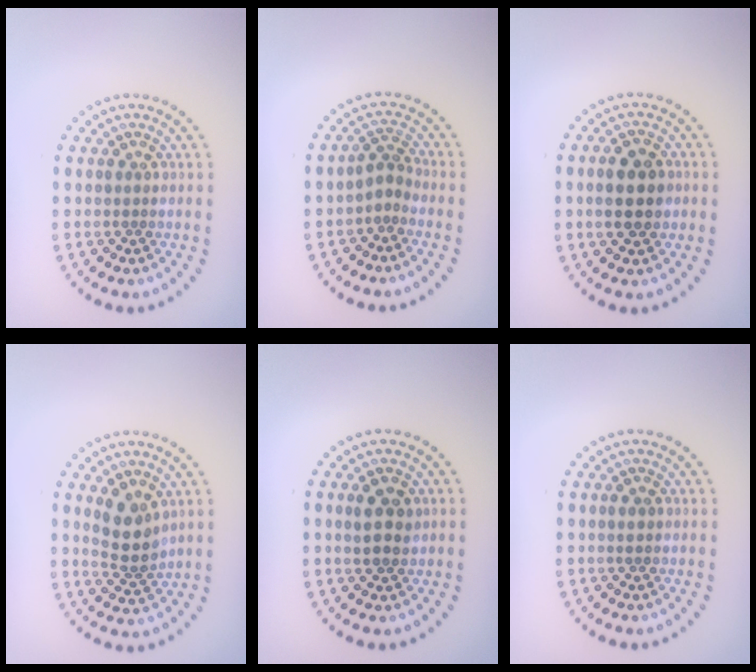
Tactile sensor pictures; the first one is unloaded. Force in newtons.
{"total": 1.9, "press": 1.3, "slide": 1.5}
{"total": 4.0, "press": 4.0, "slide": 0.2}
{"total": 3.7, "press": 3.5, "slide": 1.2}
{"total": 2.5, "press": 2.5, "slide": 0.5}
{"total": 0.9, "press": 0.9, "slide": 0.1}